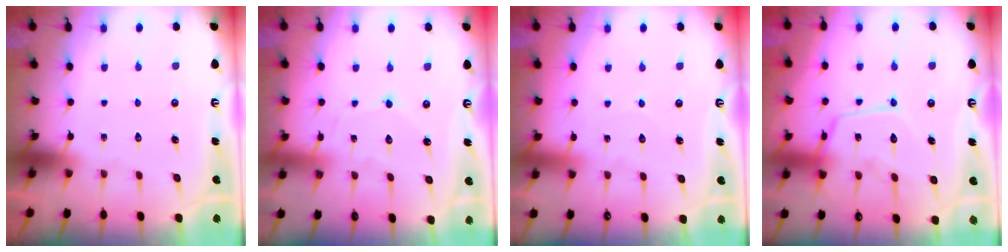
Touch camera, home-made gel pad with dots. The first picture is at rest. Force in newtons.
{"total": 4.3, "press": 4.2, "slide": 0.2}
{"total": 2.1, "press": 2.1, "slide": 0.2}
{"total": 13.8, "press": 13.8, "slide": 1.2}